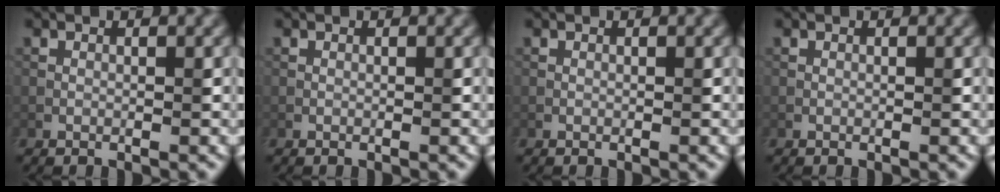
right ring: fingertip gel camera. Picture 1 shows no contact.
{"total": 0.0}
{"total": 0.0}
{"total": 0.0}